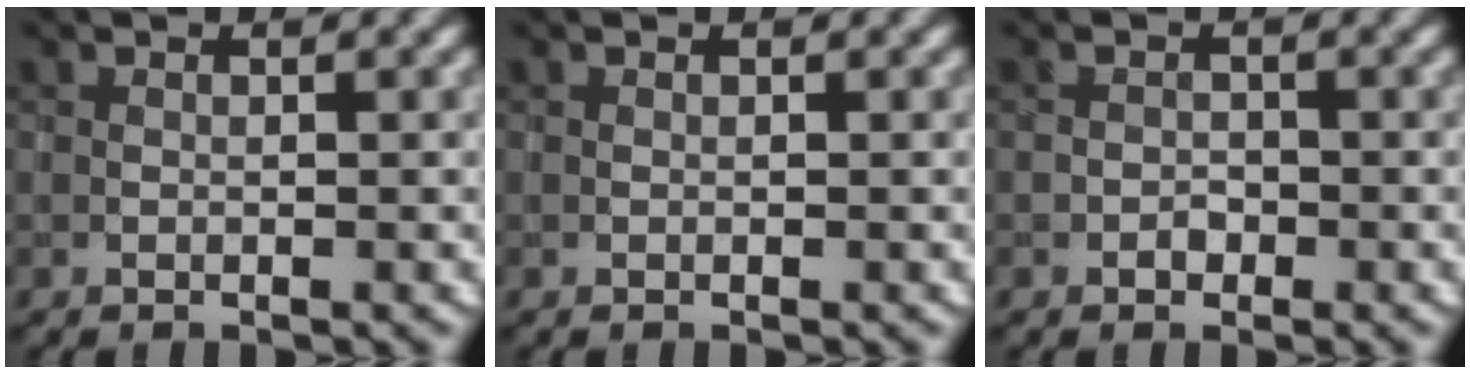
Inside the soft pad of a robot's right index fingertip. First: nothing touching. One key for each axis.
{"total": 0.0}
{"total": 0.9, "fx": -0.5, "fy": 0.7, "fz": 0.4, "tx": -0.005, "ty": 0.002, "tz": -0.010}